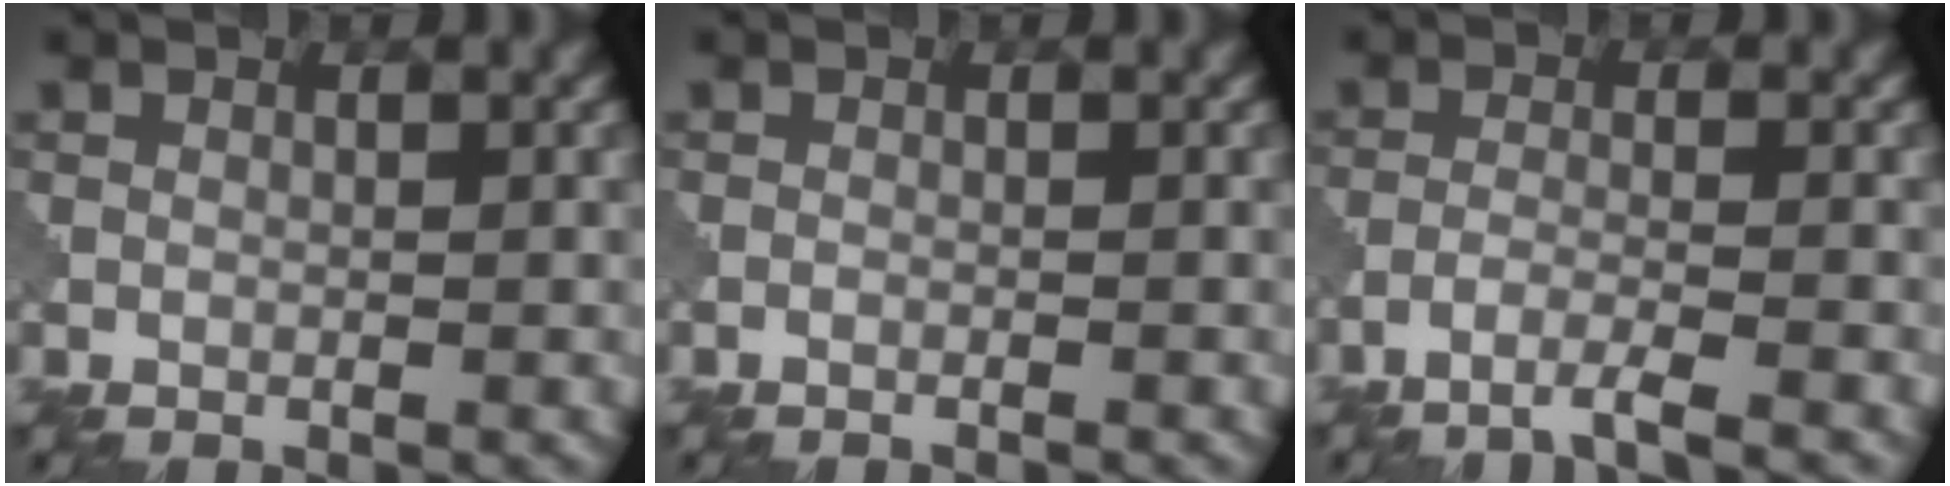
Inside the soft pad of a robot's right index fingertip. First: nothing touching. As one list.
[{"total": 0.8, "force": [-0.7, 0.1, 0.4], "torque": [-0.001, 0.000, -0.017]}, {"total": 2.7, "force": [-2.0, 0.1, 1.8], "torque": [-0.024, 0.003, -0.057]}]